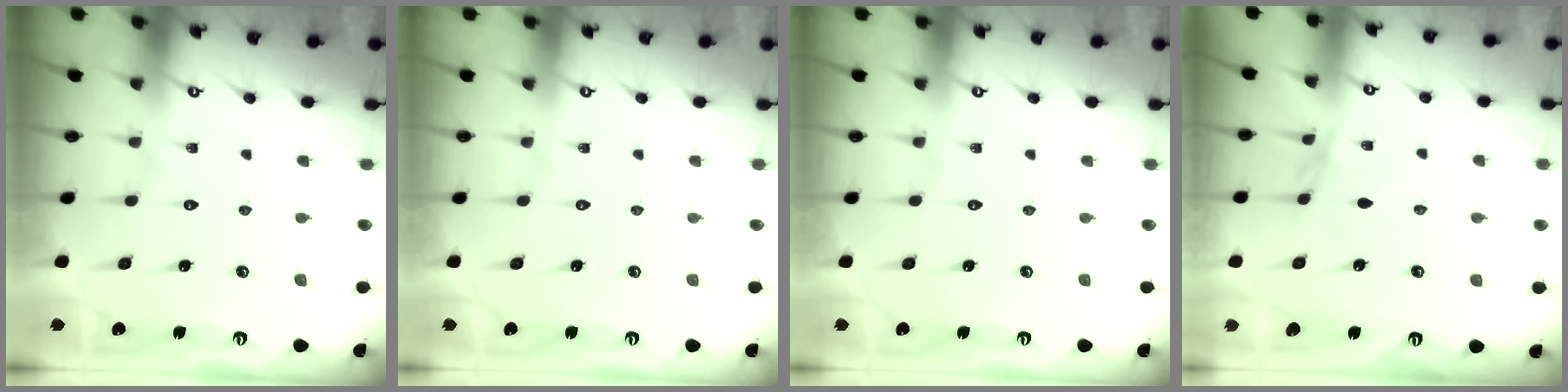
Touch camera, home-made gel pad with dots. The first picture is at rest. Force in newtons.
{"total": 0.0}
{"total": 0.0}
{"total": 1.8, "press": 1.8, "slide": 0.4}